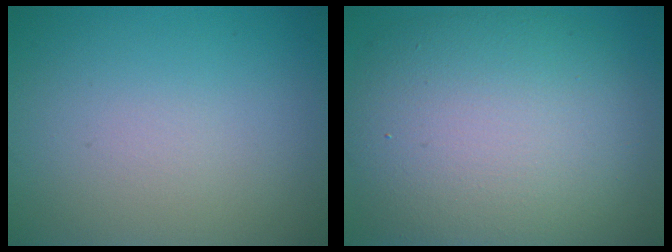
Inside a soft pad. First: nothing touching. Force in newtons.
{"total": 11.6, "press": 11.6, "slide": 0.7}